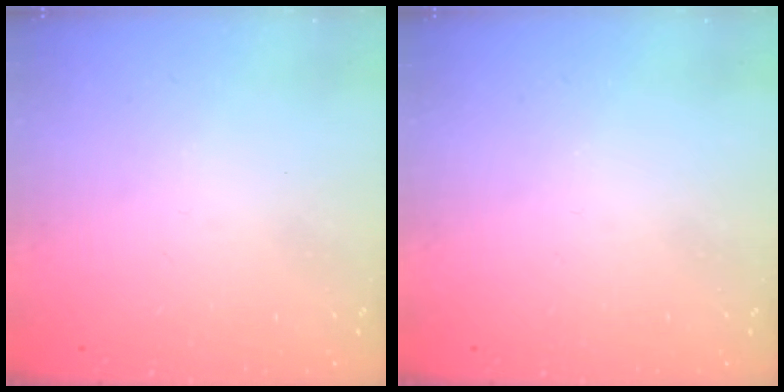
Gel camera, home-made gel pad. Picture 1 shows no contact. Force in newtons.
{"total": 0.0}